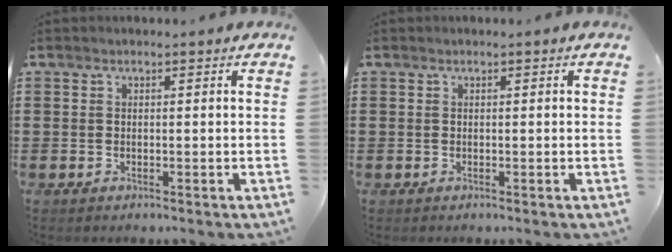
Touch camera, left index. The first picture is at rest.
{"total": 0.0}